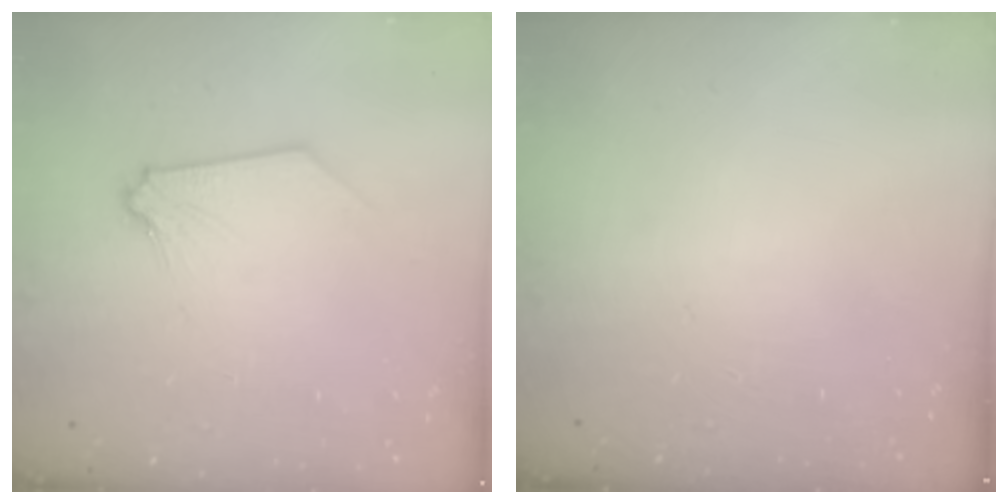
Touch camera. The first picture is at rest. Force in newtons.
{"total": 0.0}